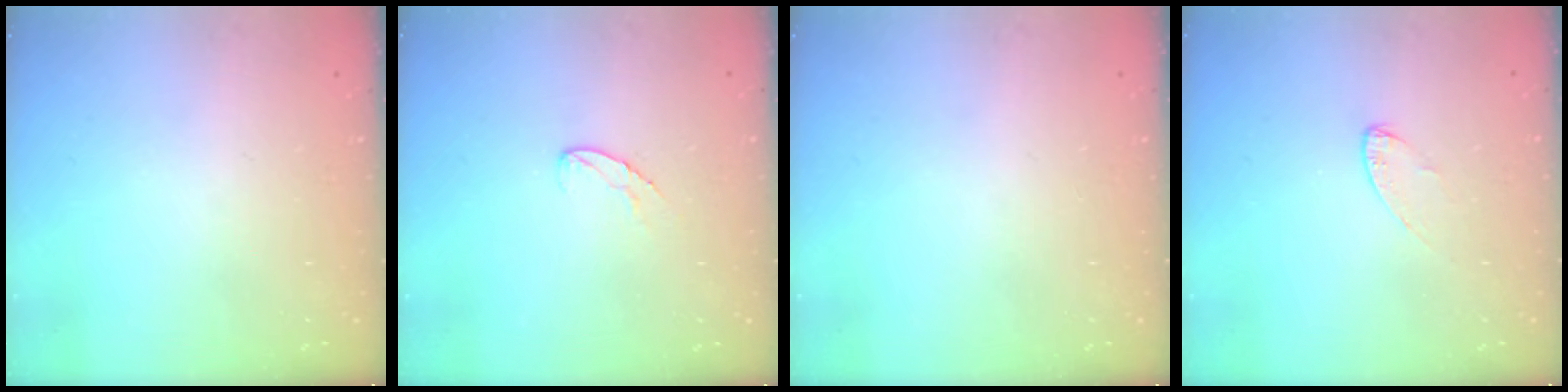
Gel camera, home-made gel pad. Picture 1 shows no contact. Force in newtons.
{"total": 6.3, "press": 6.3, "slide": 0.5}
{"total": 0.0}
{"total": 4.6, "press": 4.5, "slide": 0.5}